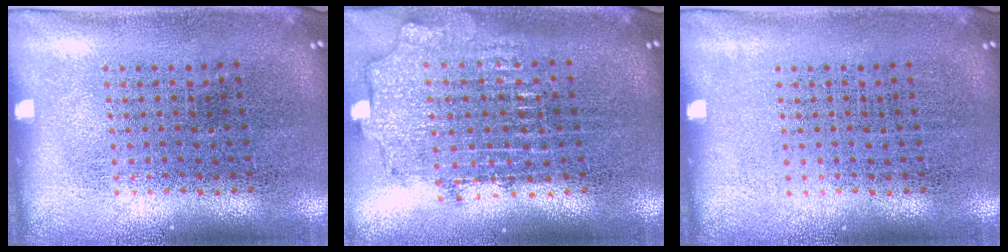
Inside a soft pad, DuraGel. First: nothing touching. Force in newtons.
{"total": 1.9, "press": 1.4, "slide": 1.3}
{"total": 0.0}